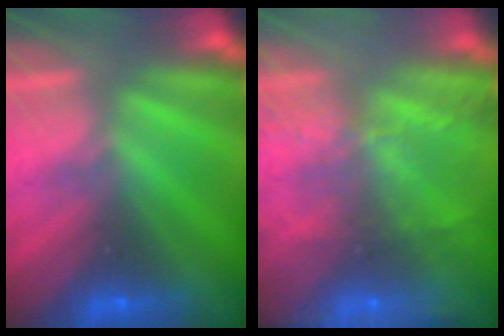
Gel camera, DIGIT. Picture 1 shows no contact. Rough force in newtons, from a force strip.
{"total": 8.7}